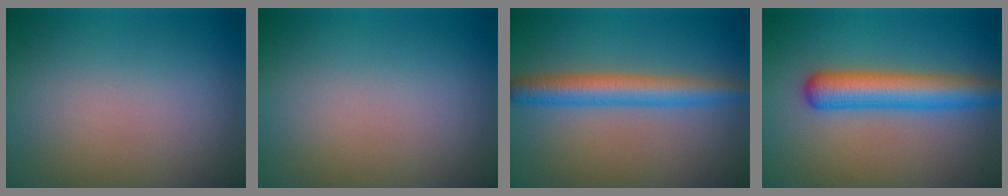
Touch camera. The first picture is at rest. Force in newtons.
{"total": 0.0}
{"total": 4.3, "press": 4.3, "slide": 0.0}
{"total": 5.5, "press": 5.5, "slide": 0.3}